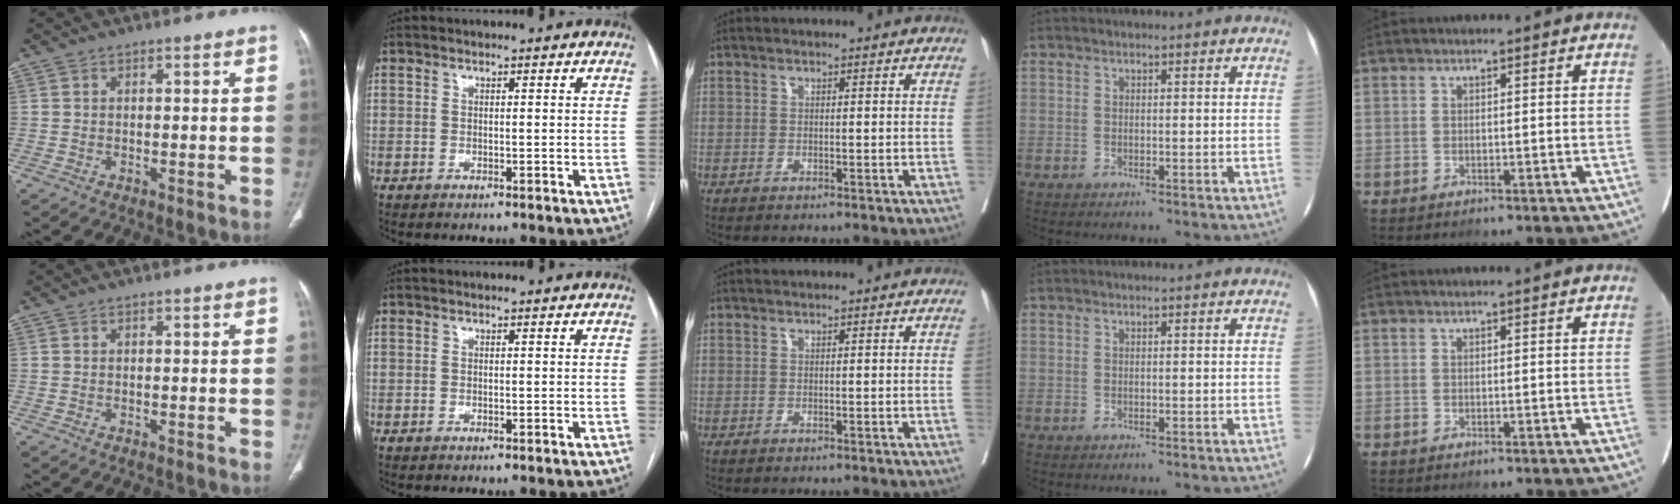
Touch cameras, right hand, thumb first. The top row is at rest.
{}